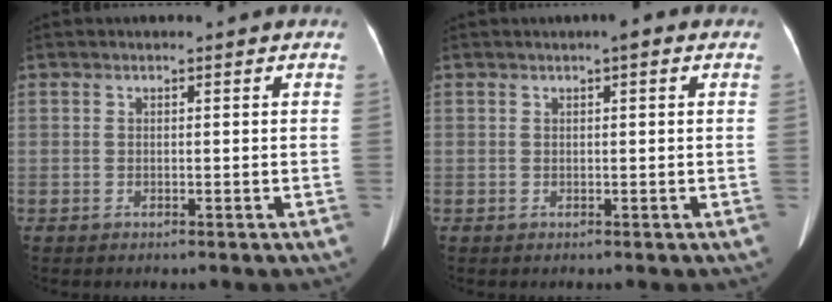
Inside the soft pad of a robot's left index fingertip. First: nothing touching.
{"total": 1.4, "force": [0.6, 0.4, 1.1], "torque": [-0.016, 0.015, 0.007]}